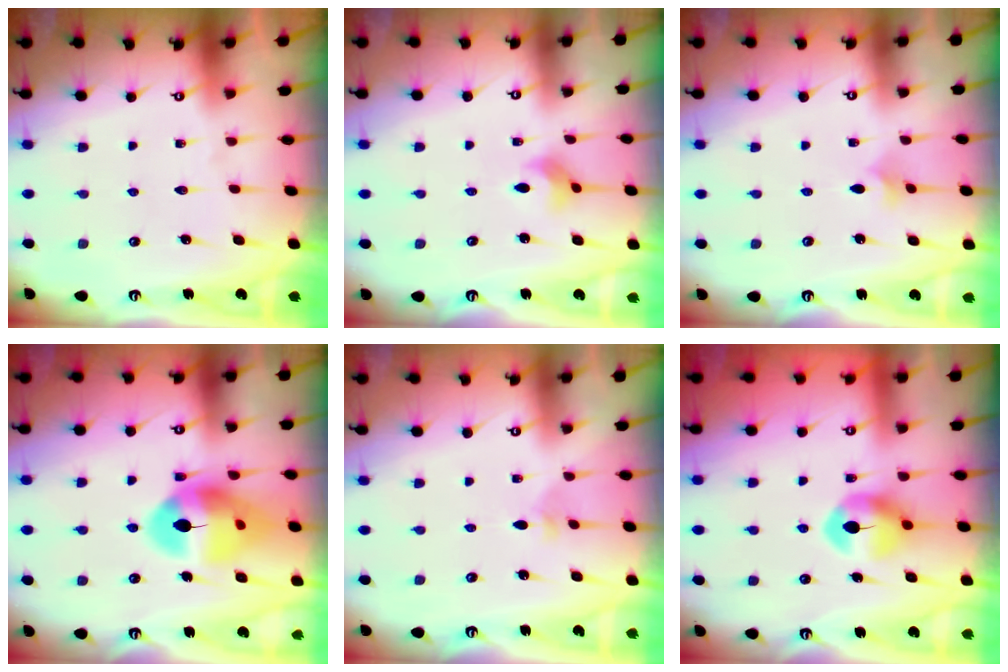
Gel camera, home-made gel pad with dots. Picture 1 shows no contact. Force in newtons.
{"total": 3.4, "press": 3.4, "slide": 0.3}
{"total": 2.9, "press": 2.8, "slide": 0.7}
{"total": 14.5, "press": 14.5, "slide": 1.4}
{"total": 2.2, "press": 2.2, "slide": 0.5}
{"total": 8.6, "press": 8.6, "slide": 0.3}